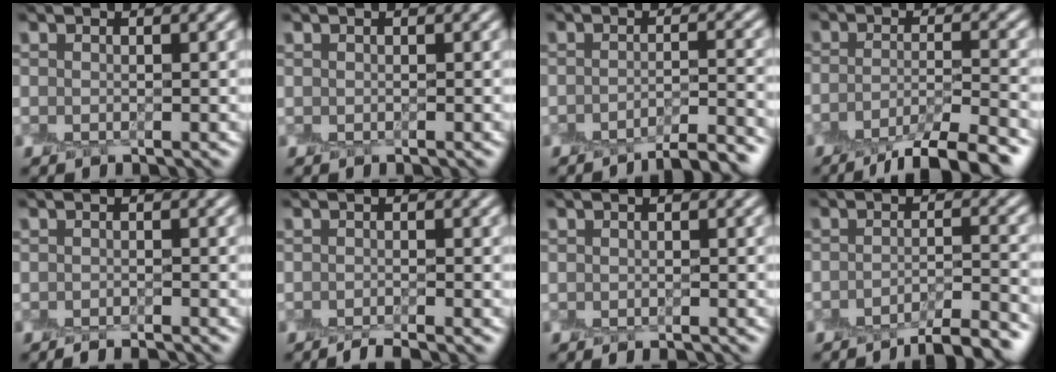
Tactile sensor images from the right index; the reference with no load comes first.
{"total": 0.0}
{"total": 5.3, "force": [-4.6, 0.8, 2.4], "torque": [-0.032, 0.000, -0.062]}
{"total": 6.5, "force": [-5.0, 1.3, 4.0], "torque": [-0.057, -0.003, -0.082]}
{"total": 1.3, "force": [-1.2, -0.3, 0.1], "torque": [0.005, -0.002, -0.017]}
{"total": 1.2, "force": [-1.1, -0.3, 0.4], "torque": [0.000, -0.001, -0.021]}
{"total": 0.6, "force": [-0.6, -0.1, 0.0], "torque": [0.004, -0.001, -0.007]}
{"total": 5.5, "force": [-4.5, 0.9, 3.0], "torque": [-0.041, 0.003, -0.065]}